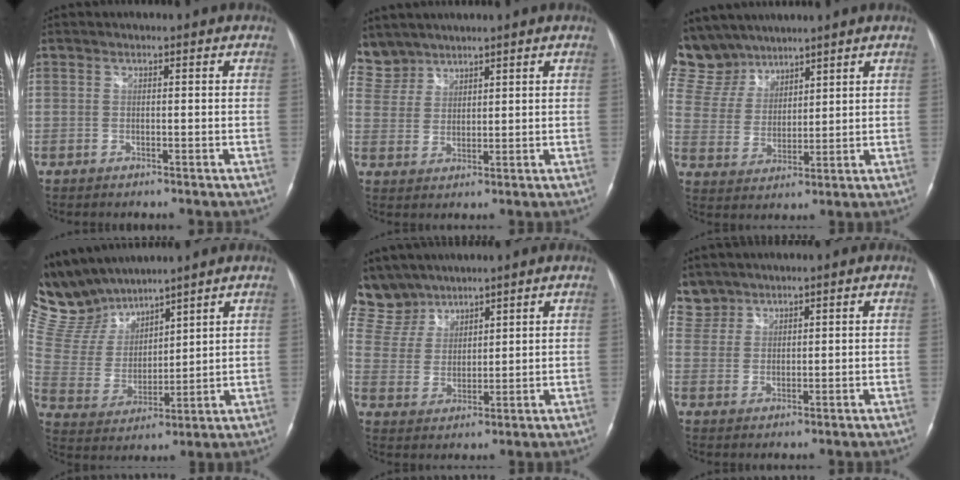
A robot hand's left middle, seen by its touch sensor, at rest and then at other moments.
{"total": 6.3, "force": [5.6, 2.8, -0.3], "torque": [0.004, 0.011, 0.123]}
{"total": 12.0, "force": [10.5, 5.5, 1.4], "torque": [-0.054, 0.022, 0.225]}
{"total": 12.6, "force": [11.8, 3.3, 3.0], "torque": [-0.084, 0.016, 0.250]}
{"total": 10.6, "force": [9.4, 4.8, 0.8], "torque": [-0.035, 0.018, 0.205]}
{"total": 4.2, "force": [3.7, 1.9, -0.6], "torque": [0.017, 0.011, 0.079]}